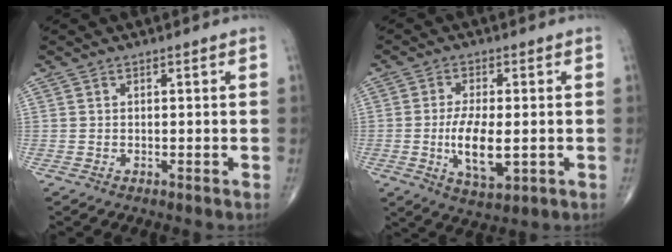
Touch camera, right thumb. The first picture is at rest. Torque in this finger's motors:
{"motor_torque": [1.99, 1.55, 1.04, -1.01, 0.41]}